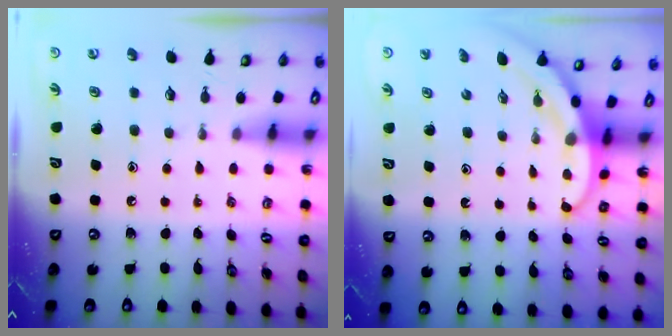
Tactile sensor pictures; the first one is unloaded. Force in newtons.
{"total": 3.2, "press": 3.2, "slide": 0.1}